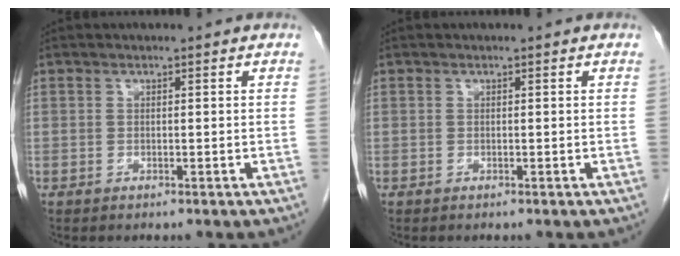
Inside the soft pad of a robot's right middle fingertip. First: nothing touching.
{"total": 0.0}